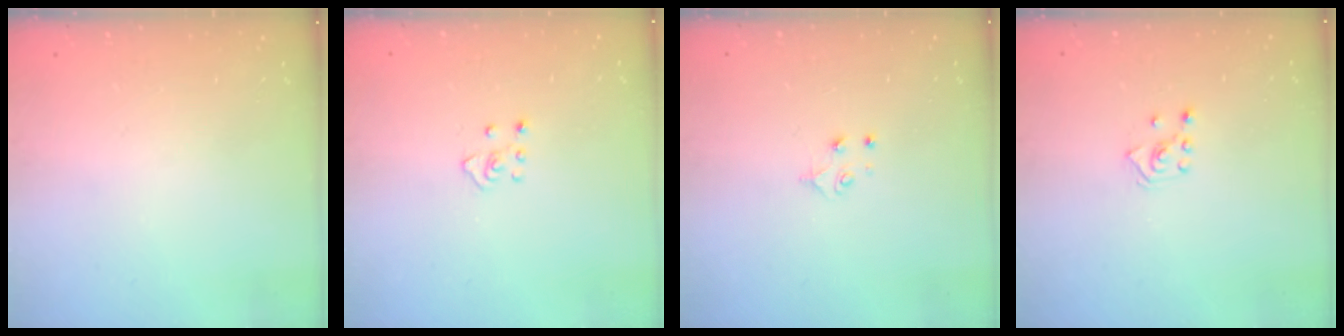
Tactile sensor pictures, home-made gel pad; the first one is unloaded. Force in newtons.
{"total": 3.5, "press": 3.4, "slide": 0.6}
{"total": 4.0, "press": 3.9, "slide": 0.4}
{"total": 2.8, "press": 2.7, "slide": 0.7}